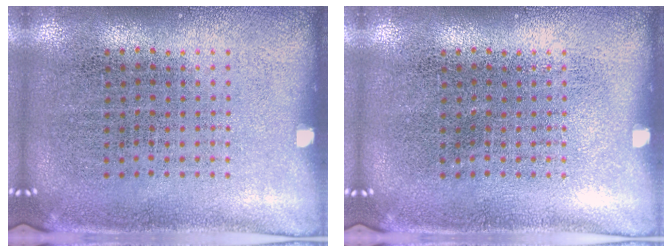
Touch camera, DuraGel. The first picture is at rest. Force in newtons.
{"total": 0.0}